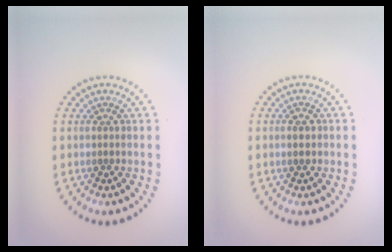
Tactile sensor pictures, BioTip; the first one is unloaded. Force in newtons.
{"total": 1.8, "press": 1.8, "slide": 0.1}